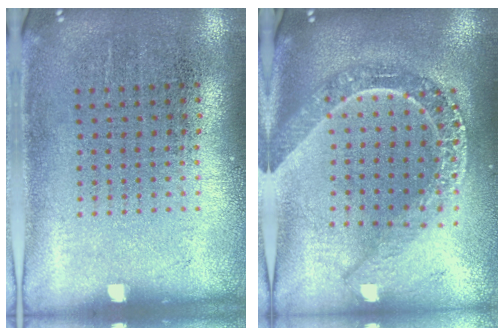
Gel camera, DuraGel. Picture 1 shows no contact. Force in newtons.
{"total": 2.4, "press": 2.0, "slide": 1.3}